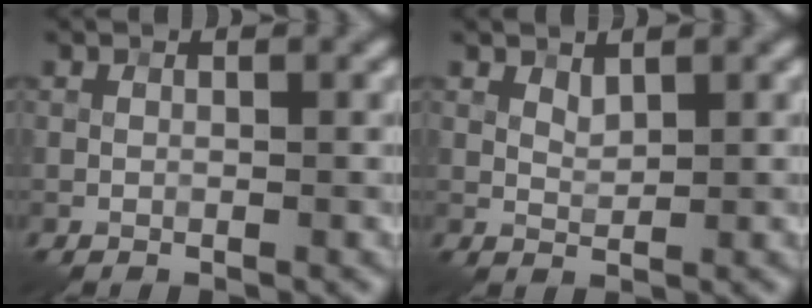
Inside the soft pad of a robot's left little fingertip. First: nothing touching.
{"total": 0.9, "force": [0.8, 0.1, 0.5], "torque": [-0.017, -0.004, 0.022]}